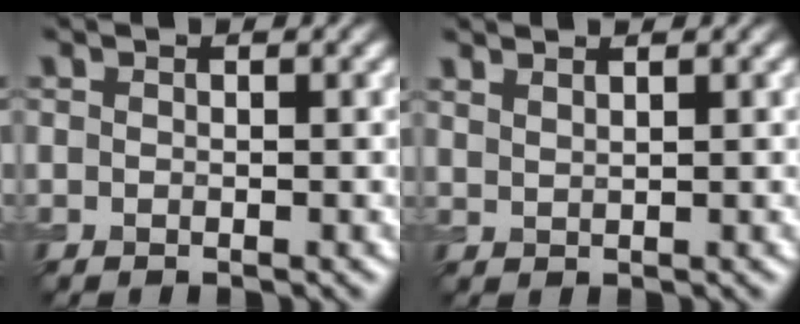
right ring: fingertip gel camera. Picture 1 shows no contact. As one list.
[{"total": 1.9, "force": [1.5, 0.6, 0.9], "torque": [-0.001, 0.001, 0.013]}]